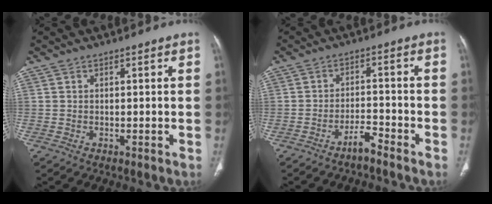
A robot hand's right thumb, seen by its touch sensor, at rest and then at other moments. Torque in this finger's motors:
{"motor_torque": [1.09, 0.05, 0.45, -1.13, 0.13]}